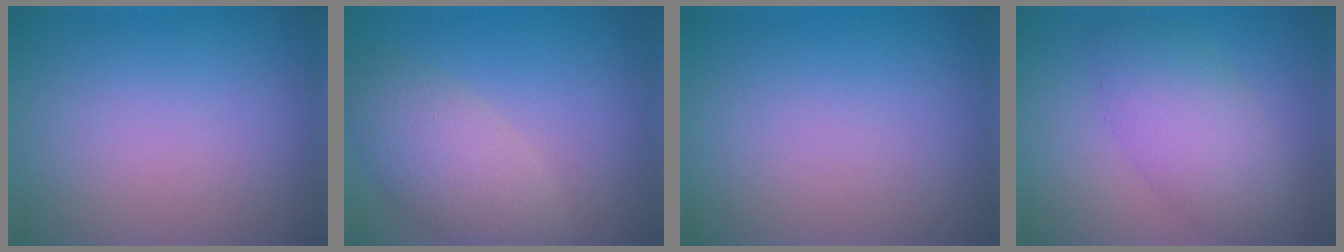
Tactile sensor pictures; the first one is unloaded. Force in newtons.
{"total": 4.7, "press": 4.6, "slide": 0.5}
{"total": 0.0}
{"total": 5.4, "press": 5.4, "slide": 0.1}